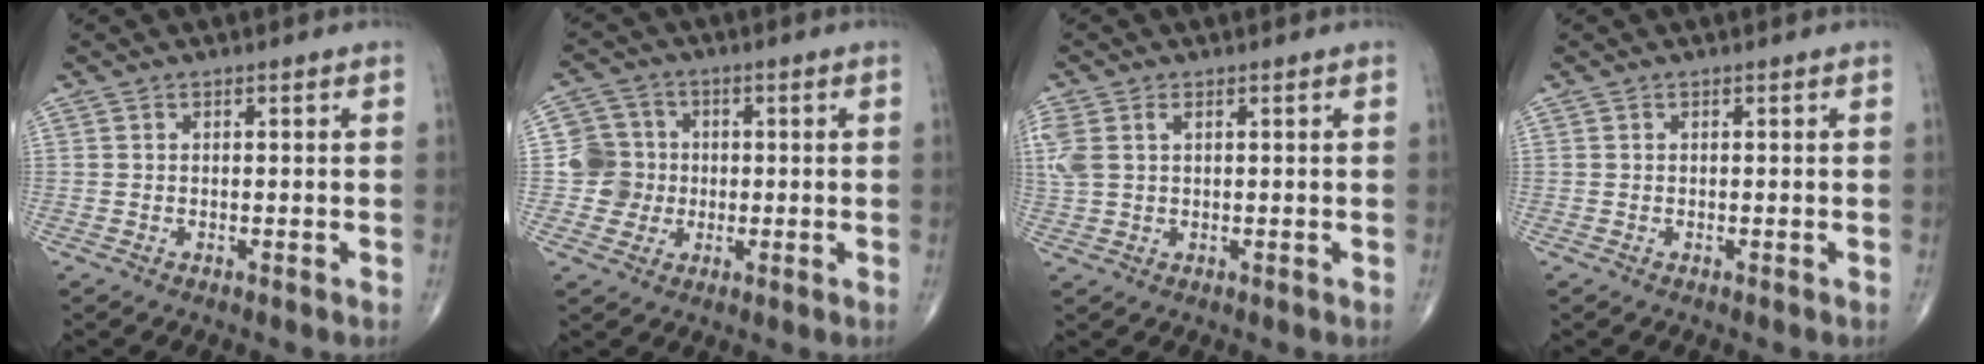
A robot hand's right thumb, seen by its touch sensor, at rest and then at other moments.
{"total": 6.6, "force": [-0.4, 6.6, 0.8], "torque": [0.019, 0.013, -0.013]}
{"total": 5.7, "force": [1.7, 3.5, 4.2], "torque": [-0.126, 0.017, 0.042]}
{"total": 0.0}